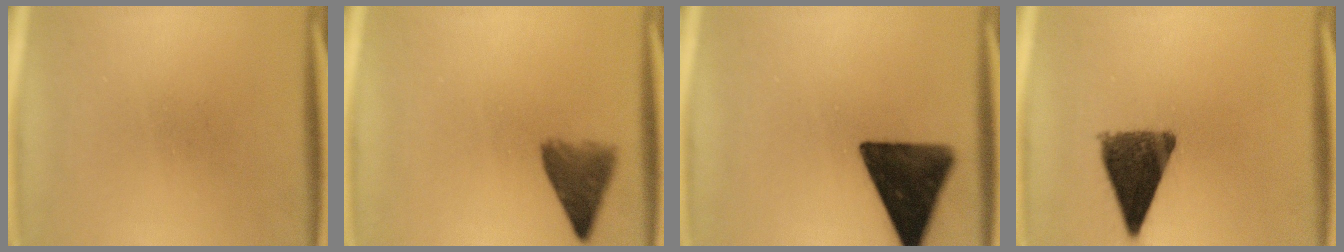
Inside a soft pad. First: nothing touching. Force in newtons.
{"total": 5.2}
{"total": 14.6}
{"total": 11.0}